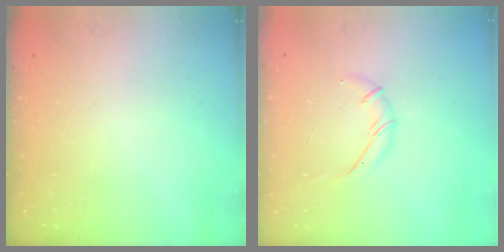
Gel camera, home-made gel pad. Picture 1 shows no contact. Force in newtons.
{"total": 6.3, "press": 6.2, "slide": 1.2}